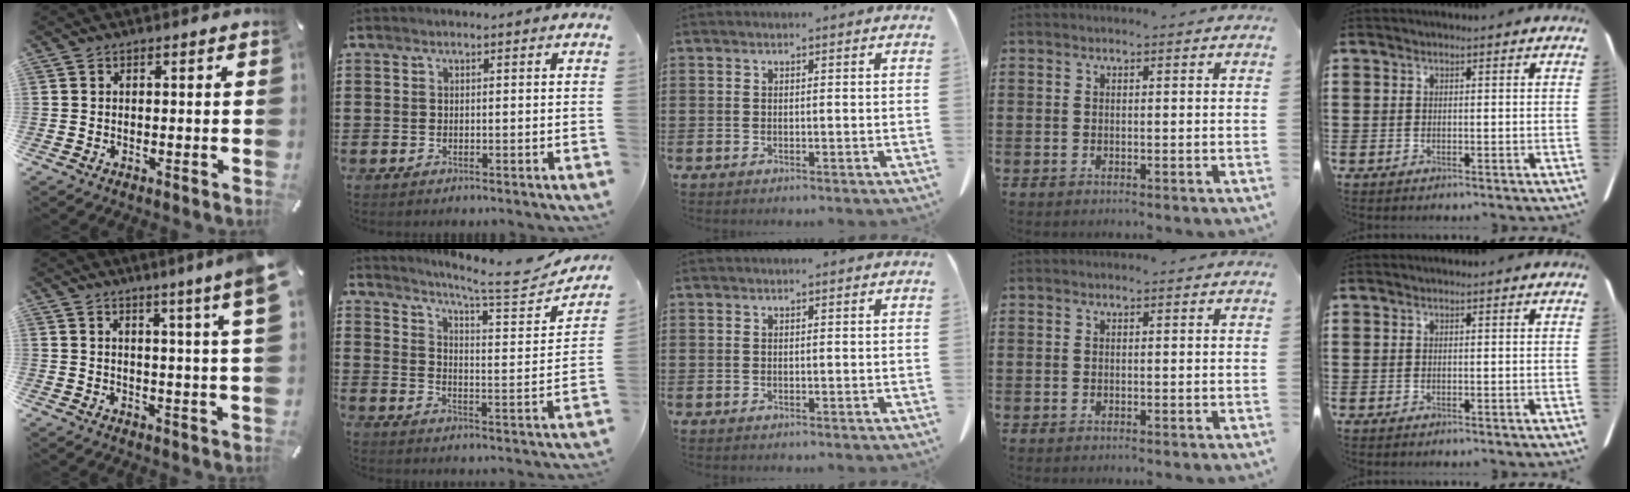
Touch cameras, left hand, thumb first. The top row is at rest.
{"thumb": {"total": 7.3, "force": [4.5, -0.6, 5.8], "torque": [-0.089, -0.031, 0.069]}, "index": {"total": 6.8, "force": [6.0, -0.1, 3.3], "torque": [-0.075, -0.047, 0.094]}}